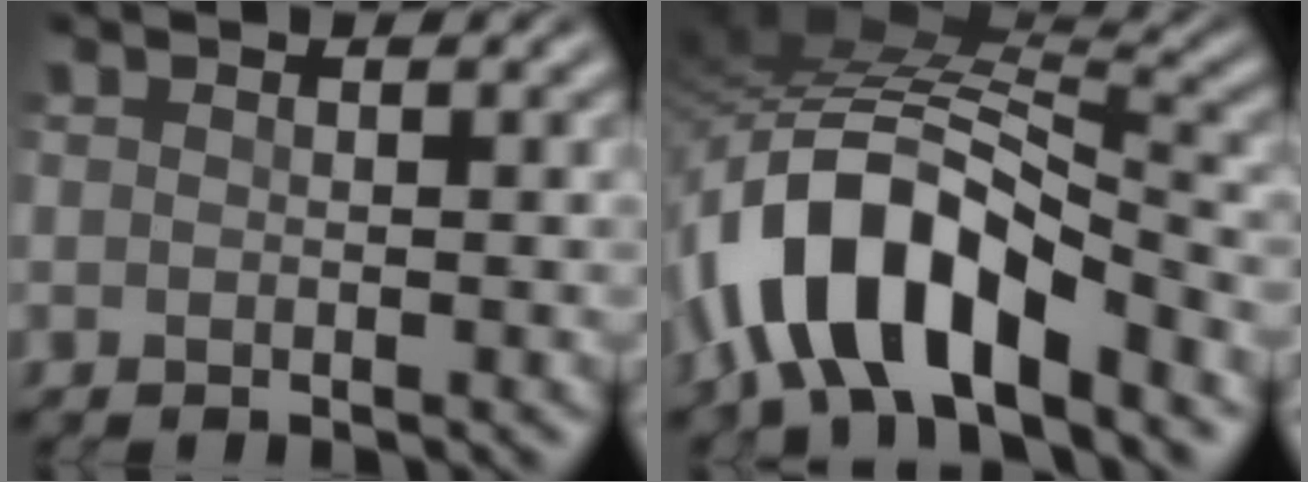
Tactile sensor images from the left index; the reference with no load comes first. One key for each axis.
{"total": 11.2, "fx": -5.8, "fy": 4.7, "fz": 8.3, "tx": -0.147, "ty": 0.012, "tz": -0.110}